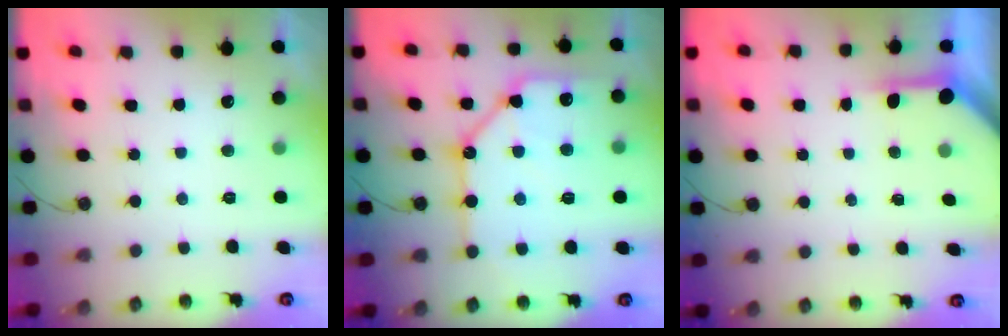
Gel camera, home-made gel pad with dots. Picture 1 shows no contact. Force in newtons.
{"total": 16.3, "press": 16.2, "slide": 1.8}
{"total": 4.0, "press": 4.0, "slide": 0.4}